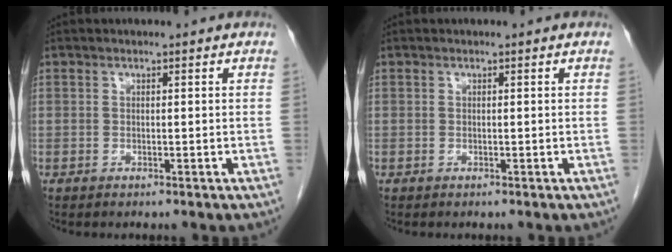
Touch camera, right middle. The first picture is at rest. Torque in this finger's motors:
{"motor_torque": [0.02, 0.11, -0.03, -0.02]}